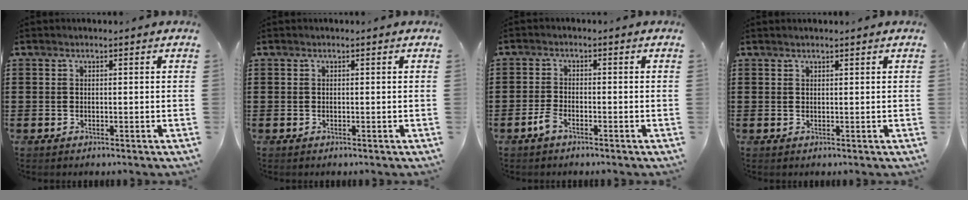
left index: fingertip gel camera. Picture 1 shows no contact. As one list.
[{"total": 0.0}, {"total": 2.4, "force": [-1.7, 0.6, 1.6], "torque": [-0.043, 0.000, -0.037]}, {"total": 0.6, "force": [0.6, 0.0, 0.2], "torque": [-0.005, -0.001, 0.012]}]